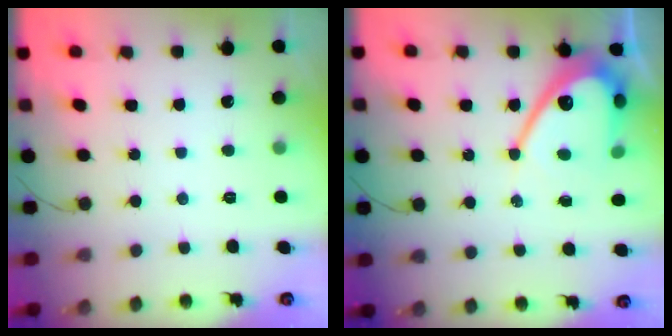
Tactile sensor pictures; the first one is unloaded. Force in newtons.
{"total": 12.9, "press": 12.9, "slide": 1.0}